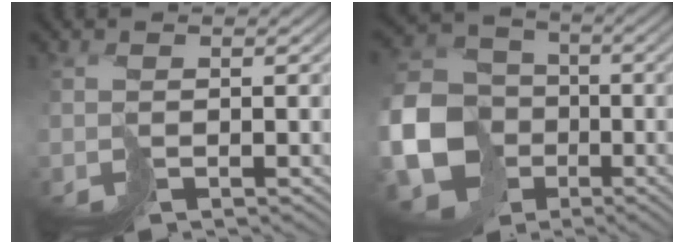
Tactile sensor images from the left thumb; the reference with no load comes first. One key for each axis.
{"total": 12.4, "fx": -3.7, "fy": 10.6, "fz": 5.4, "tx": -0.148, "ty": -0.030, "tz": -0.078}